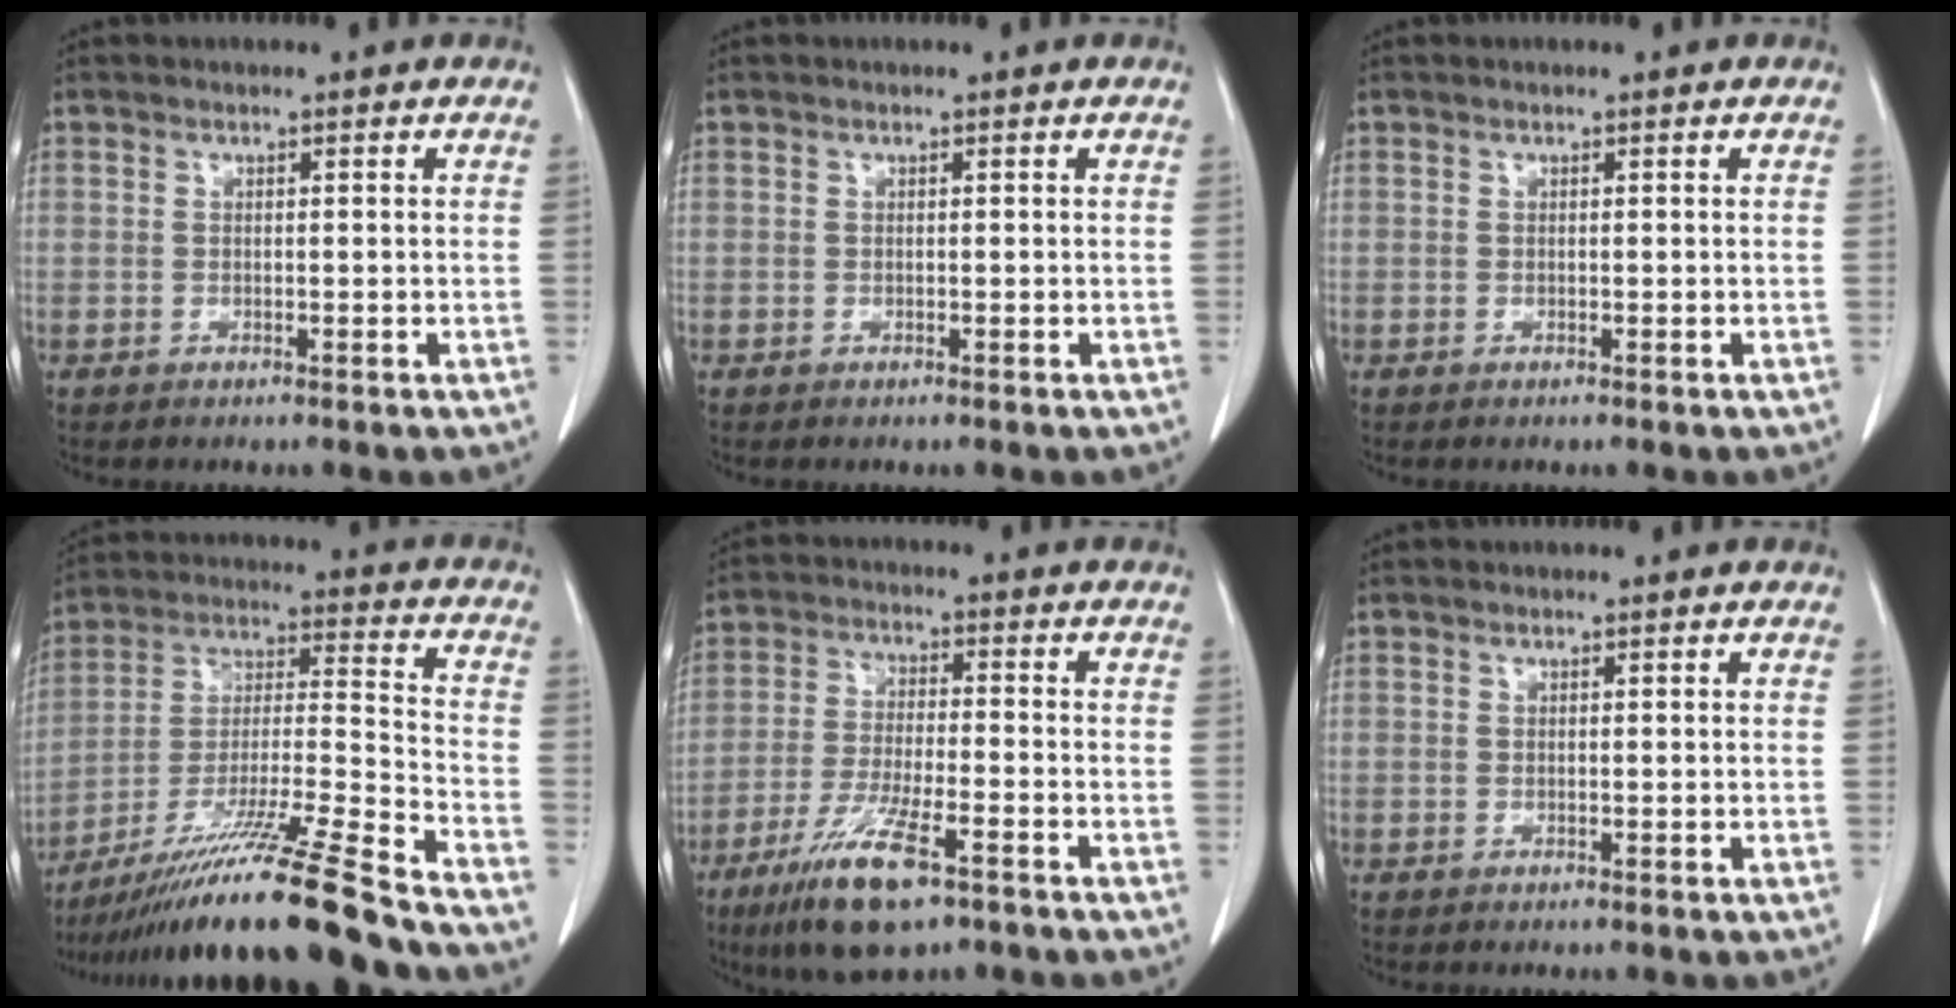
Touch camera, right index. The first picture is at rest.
{"total": 0.0}
{"total": 0.0}
{"total": 24.4, "force": [-19.8, -0.9, 14.3], "torque": [-0.228, -0.030, -0.344]}
{"total": 11.3, "force": [-6.9, 2.0, 8.7], "torque": [-0.172, -0.025, -0.121]}
{"total": 0.0}